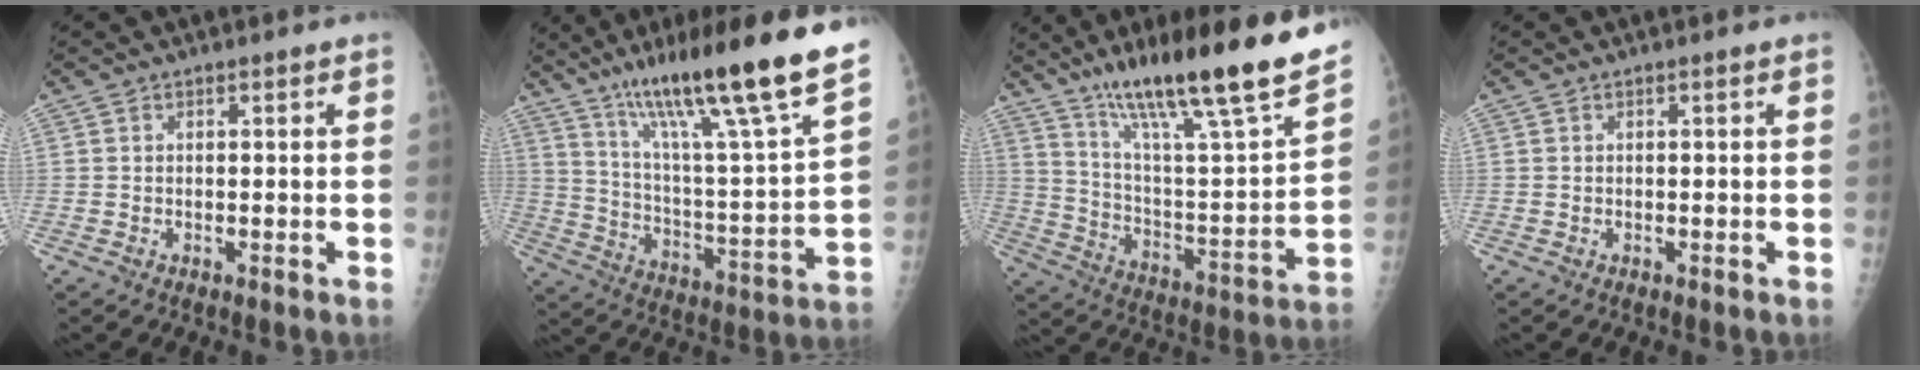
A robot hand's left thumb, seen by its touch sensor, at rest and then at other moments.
{"total": 23.6, "force": [17.3, 0.9, 16.0], "torque": [-0.236, -0.076, 0.283]}
{"total": 26.1, "force": [18.7, 2.7, 18.0], "torque": [-0.265, -0.068, 0.307]}
{"total": 0.0}